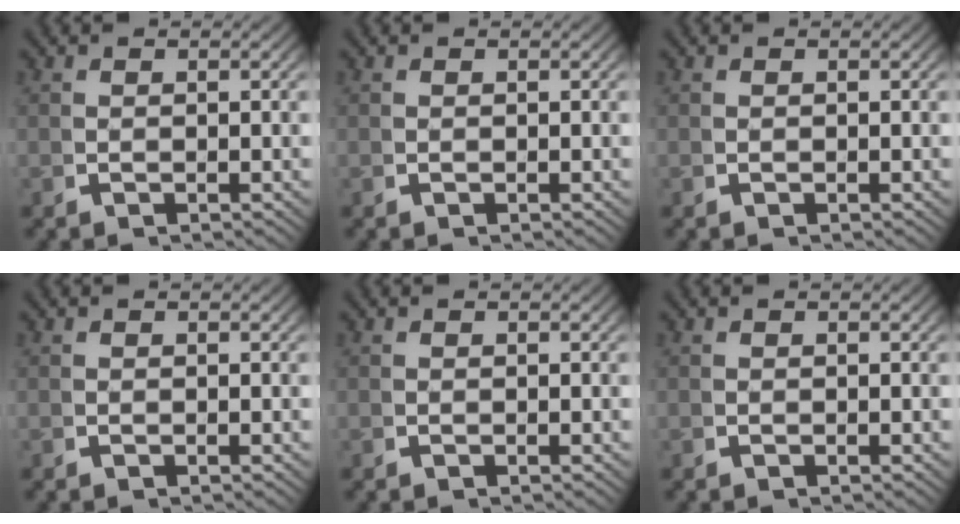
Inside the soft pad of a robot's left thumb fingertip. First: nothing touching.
{"total": 0.0}
{"total": 0.0}
{"total": 0.0}
{"total": 0.0}
{"total": 0.0}